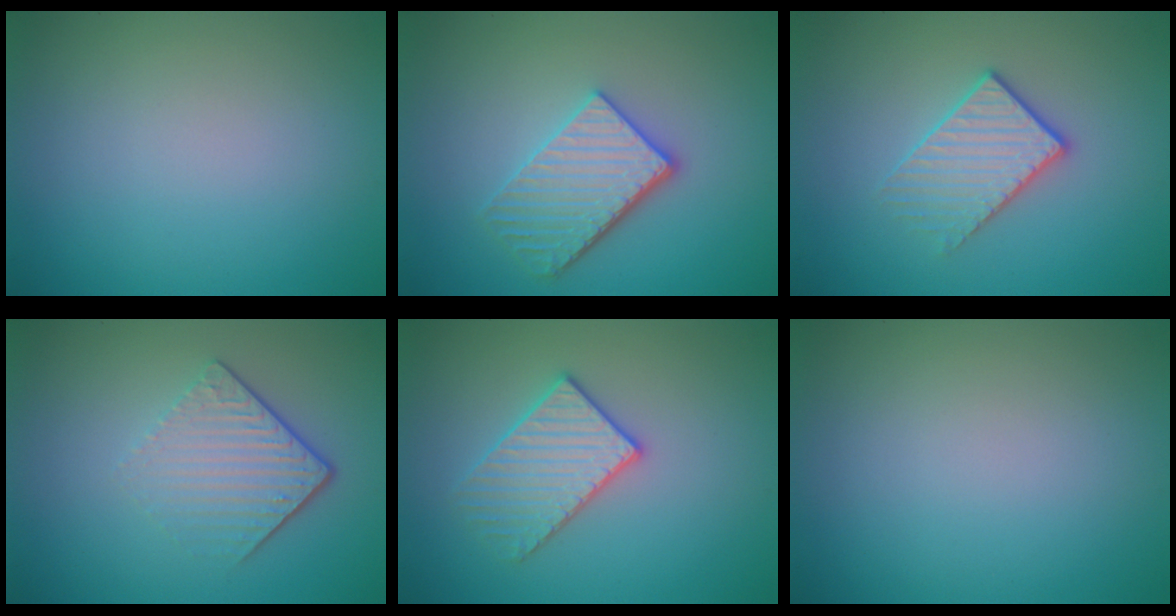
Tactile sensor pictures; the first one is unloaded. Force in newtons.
{"total": 4.0, "press": 3.4, "slide": 2.1}
{"total": 2.6, "press": 2.3, "slide": 1.2}
{"total": 4.3, "press": 2.9, "slide": 3.2}
{"total": 3.2, "press": 3.1, "slide": 0.6}
{"total": 0.0}